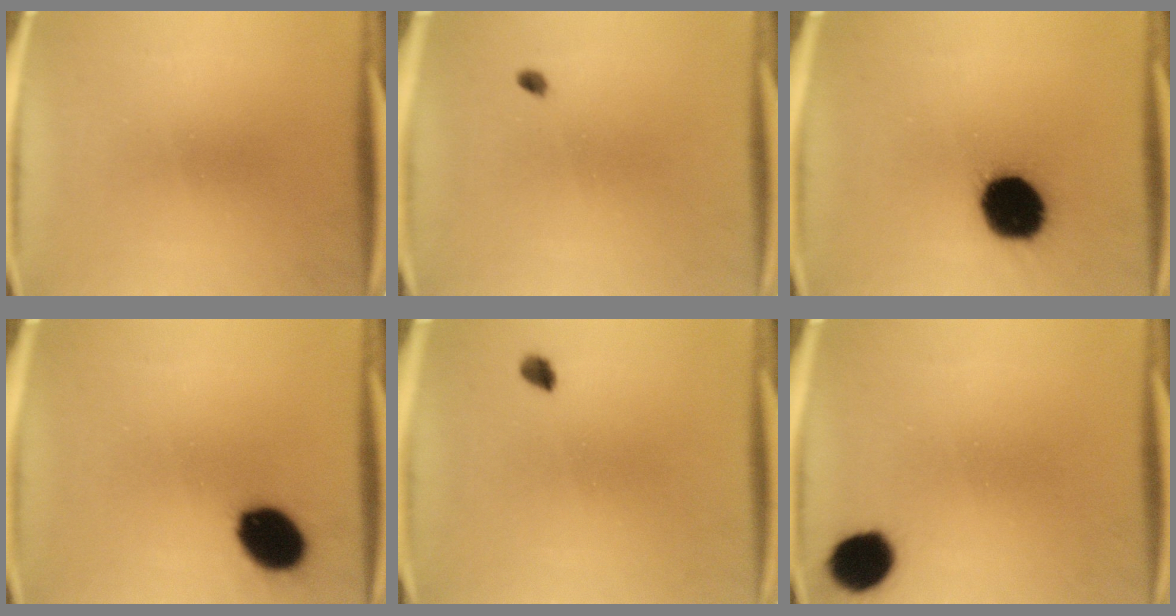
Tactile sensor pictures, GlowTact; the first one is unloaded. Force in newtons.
{"total": 1.6}
{"total": 18.1}
{"total": 11.9}
{"total": 1.6}
{"total": 9.9}